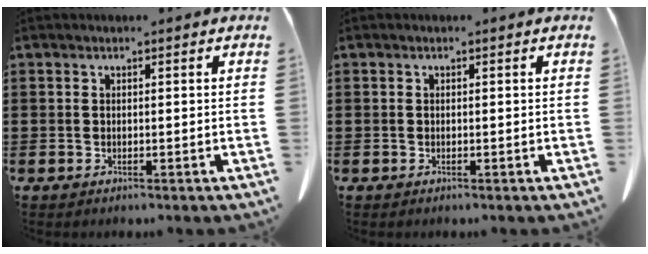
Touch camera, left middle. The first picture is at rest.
{"total": 0.0}